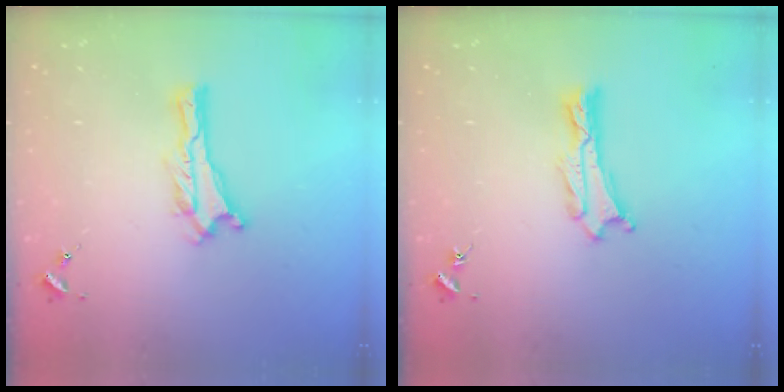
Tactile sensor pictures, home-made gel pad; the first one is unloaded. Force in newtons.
{"total": 0.7, "press": 0.6, "slide": 0.2}